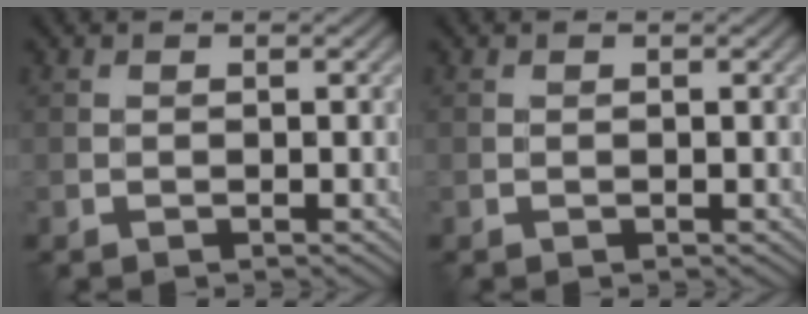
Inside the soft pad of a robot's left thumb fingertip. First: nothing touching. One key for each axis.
{"total": 0.0}